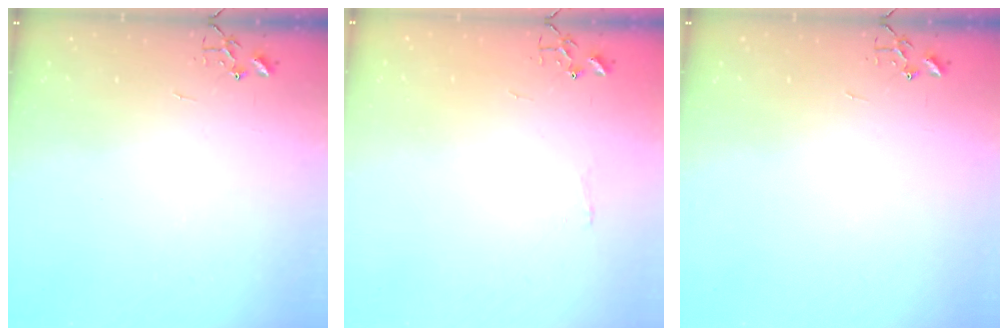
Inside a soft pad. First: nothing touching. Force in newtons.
{"total": 3.7, "press": 3.7, "slide": 0.4}
{"total": 0.0}